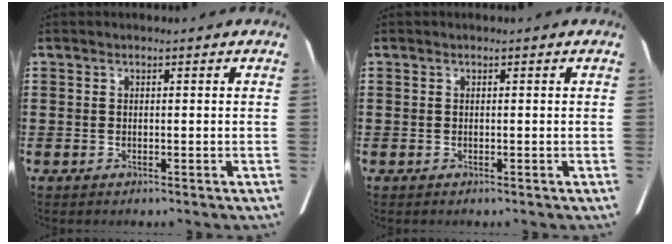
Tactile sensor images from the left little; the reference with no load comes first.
{"total": 0.0}